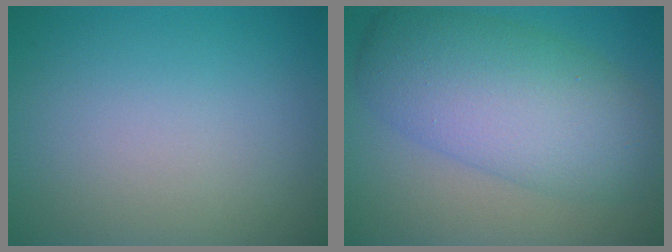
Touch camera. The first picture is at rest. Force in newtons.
{"total": 8.7, "press": 8.7, "slide": 0.2}